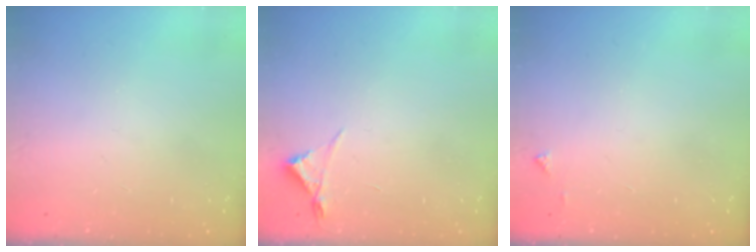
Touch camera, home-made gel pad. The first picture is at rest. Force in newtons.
{"total": 3.0, "press": 2.9, "slide": 0.5}
{"total": 3.8, "press": 3.7, "slide": 0.6}